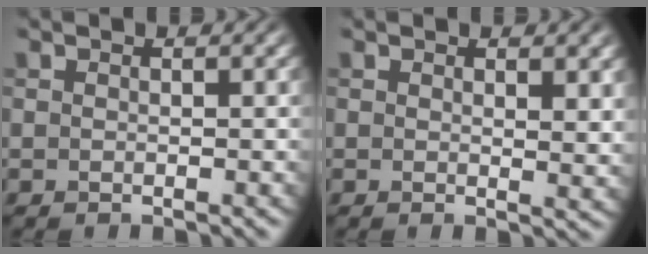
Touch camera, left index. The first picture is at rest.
{"total": 2.2, "force": [1.0, 0.7, 1.9], "torque": [-0.021, -0.007, 0.020]}